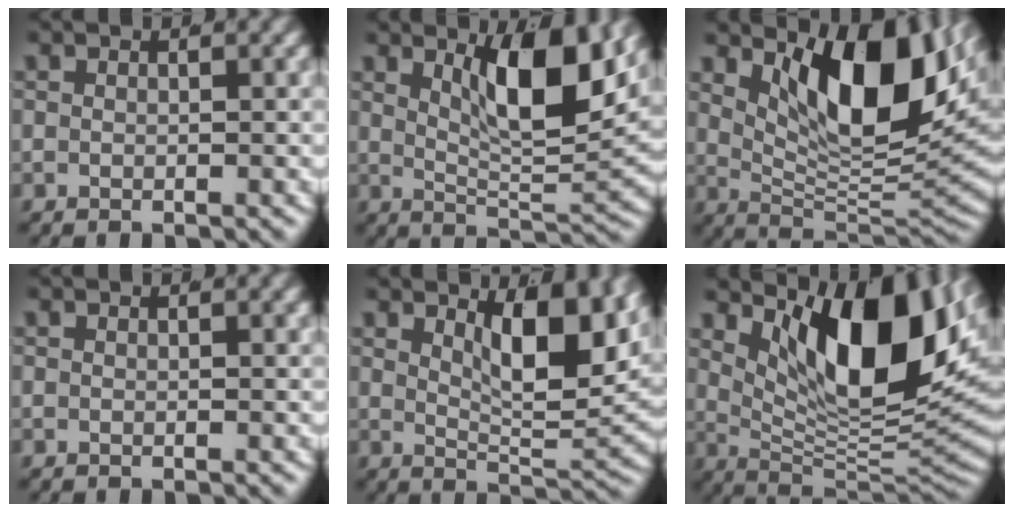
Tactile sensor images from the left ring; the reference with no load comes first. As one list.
[{"total": 8.4, "force": [3.6, 2.2, 7.3], "torque": [-0.115, -0.016, 0.065]}, {"total": 13.1, "force": [4.8, 5.3, 10.9], "torque": [-0.163, -0.002, 0.080]}, {"total": 0.0}, {"total": 7.8, "force": [3.6, 2.0, 6.6], "torque": [-0.090, -0.017, 0.064]}, {"total": 14.4, "force": [4.5, 5.7, 12.4], "torque": [-0.182, -0.001, 0.078]}]